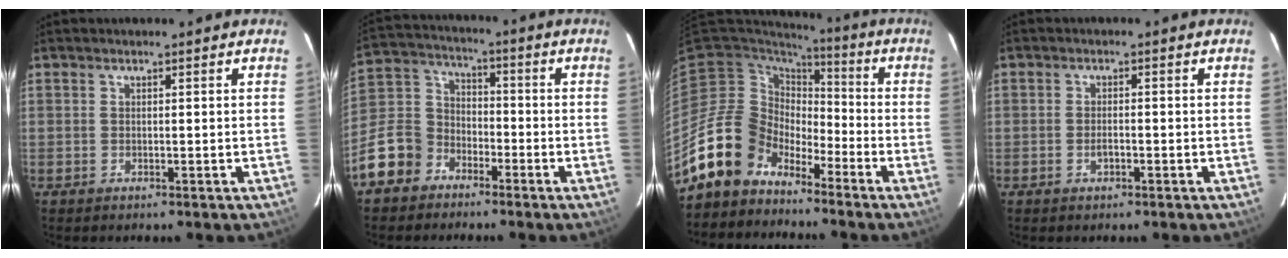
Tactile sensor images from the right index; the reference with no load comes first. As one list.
[{"total": 12.1, "force": [-7.1, 9.2, 3.3], "torque": [-0.095, 0.046, -0.132]}, {"total": 12.4, "force": [-9.6, 7.8, 1.2], "torque": [-0.040, 0.031, -0.174]}, {"total": 1.7, "force": [-0.8, 0.7, 1.3], "torque": [-0.027, 0.000, -0.016]}]